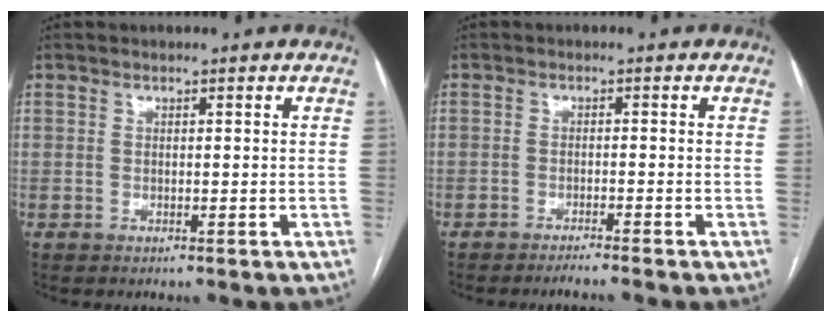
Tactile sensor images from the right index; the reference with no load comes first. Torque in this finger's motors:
{"motor_torque": [0.02, 0.01, -0.19, 0.00]}